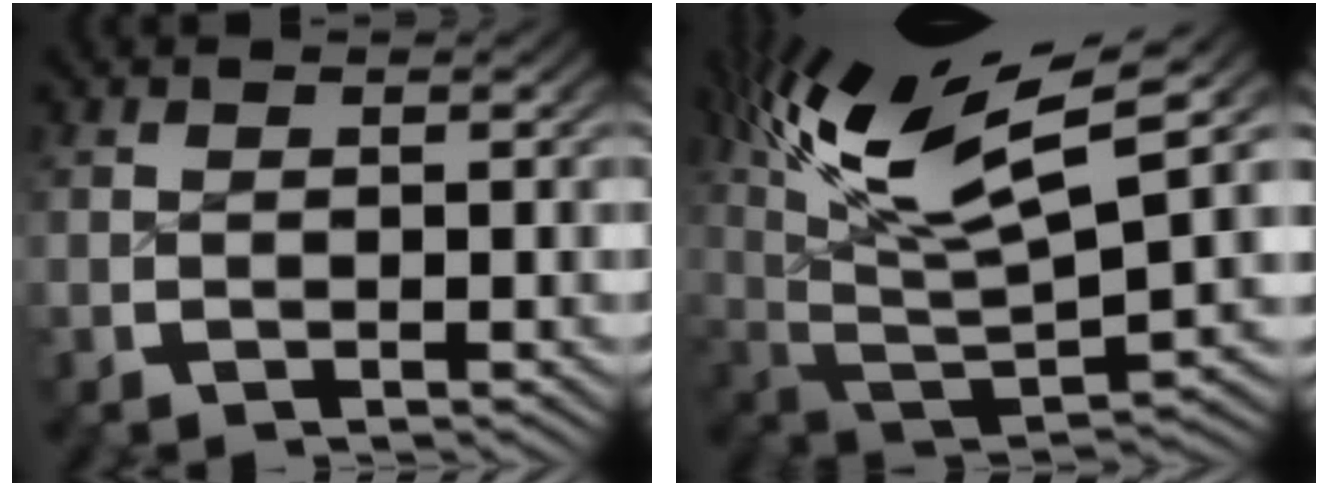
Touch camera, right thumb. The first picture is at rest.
{"total": 15.7, "force": [4.8, 8.3, 12.5], "torque": [-0.249, -0.019, 0.089]}